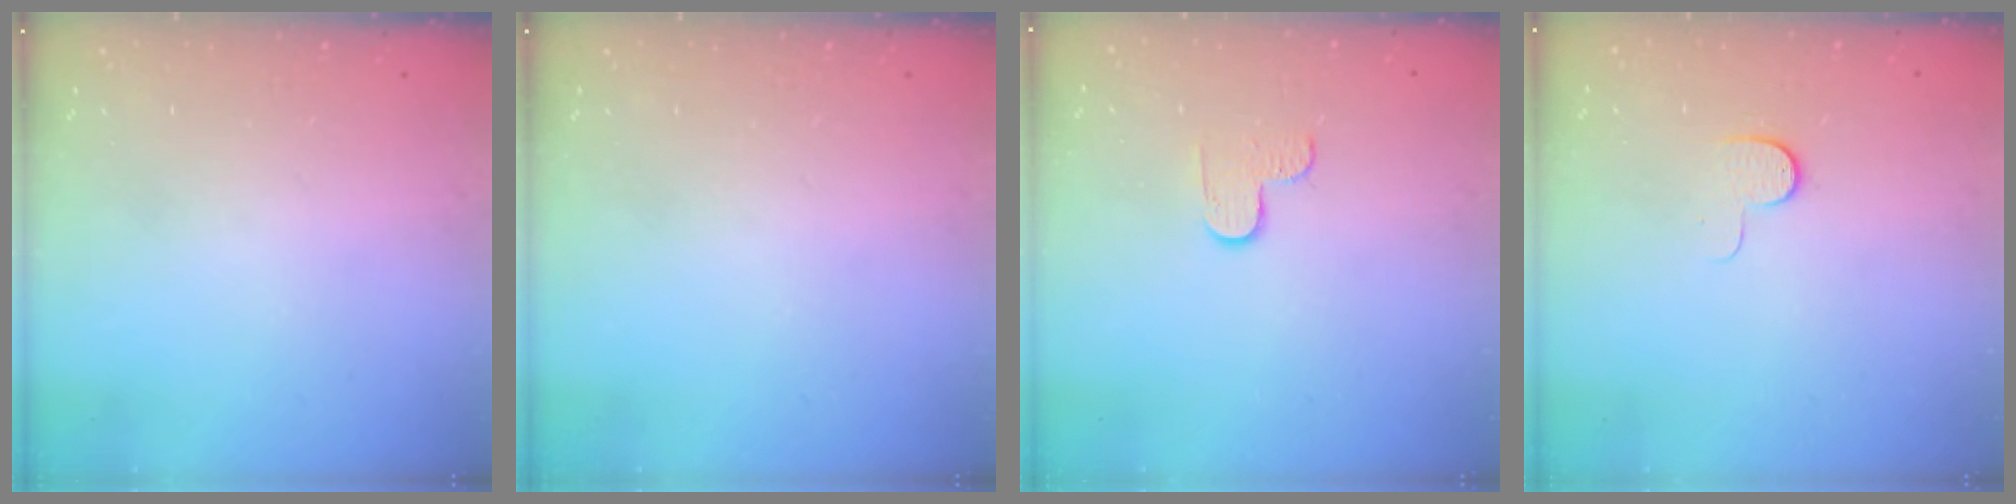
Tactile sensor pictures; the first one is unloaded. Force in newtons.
{"total": 0.0}
{"total": 3.8, "press": 3.8, "slide": 0.4}
{"total": 5.6, "press": 5.6, "slide": 0.6}